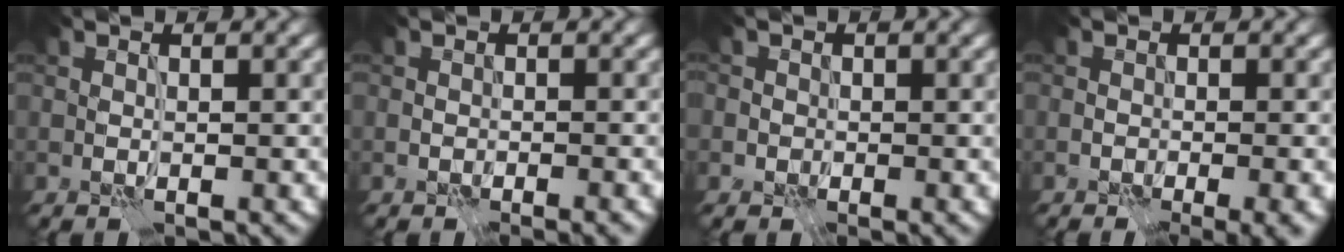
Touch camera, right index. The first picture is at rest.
{"total": 1.5, "force": [-0.9, 0.8, 0.9], "torque": [-0.014, -0.006, -0.006]}
{"total": 1.3, "force": [0.0, 1.3, 0.1], "torque": [0.008, 0.001, -0.003]}
{"total": 3.5, "force": [-1.8, 1.2, 2.8], "torque": [-0.027, -0.010, -0.016]}